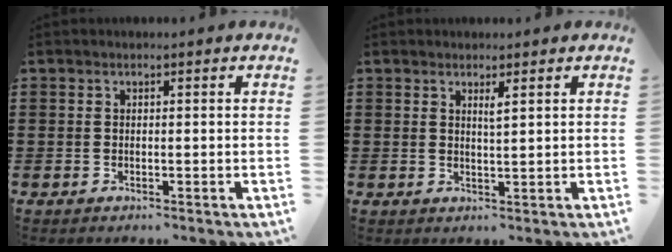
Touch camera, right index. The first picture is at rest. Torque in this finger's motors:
{"motor_torque": [-0.36, 0.09, 0.07, 0.00]}